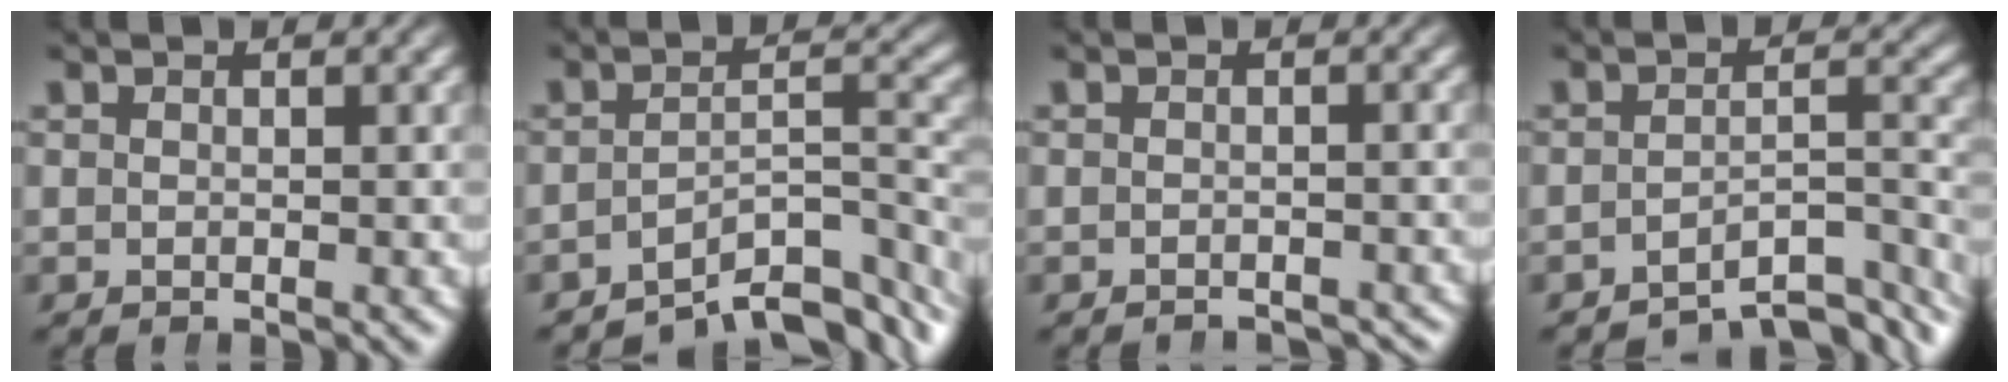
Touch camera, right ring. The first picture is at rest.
{"total": 9.3, "force": [-6.4, 3.4, 5.8], "torque": [-0.058, -0.023, -0.087]}
{"total": 2.7, "force": [-2.7, 0.1, 0.2], "torque": [0.003, -0.009, -0.038]}
{"total": 8.1, "force": [-6.7, 2.2, 3.9], "torque": [-0.026, -0.011, -0.098]}